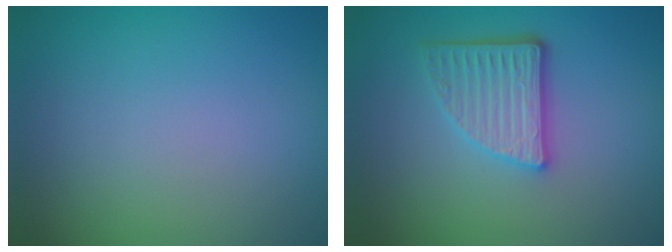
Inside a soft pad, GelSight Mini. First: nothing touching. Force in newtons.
{"total": 4.4, "press": 3.6, "slide": 2.5}